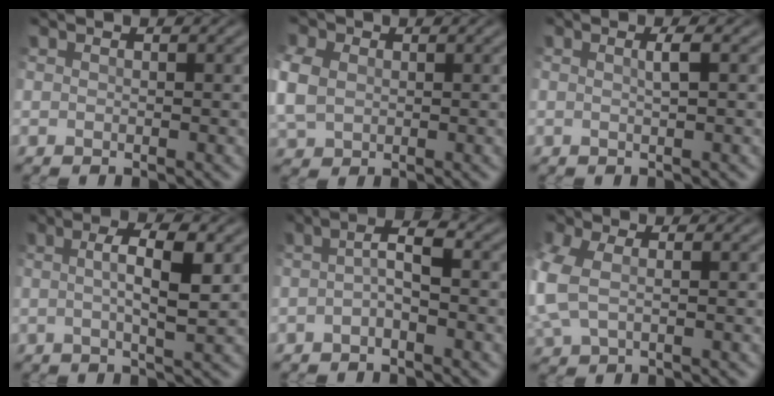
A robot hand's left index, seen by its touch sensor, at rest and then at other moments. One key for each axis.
{"total": 4.1, "fx": 0.3, "fy": 3.3, "fz": 2.4, "tx": -0.083, "ty": 0.005, "tz": 0.007}
{"total": 1.2, "fx": 0.0, "fy": 0.3, "fz": 1.2, "tx": -0.021, "ty": 0.002, "tz": -0.005}
{"total": 4.3, "fx": 0.3, "fy": 1.0, "fz": 4.2, "tx": -0.071, "ty": 0.004, "tz": 0.001}
{"total": 2.4, "fx": -0.8, "fy": 0.6, "fz": 2.2, "tx": -0.044, "ty": 0.009, "tz": -0.022}
{"total": 4.1, "fx": -0.3, "fy": 2.5, "fz": 3.3, "tx": -0.101, "ty": -0.004, "tz": -0.006}